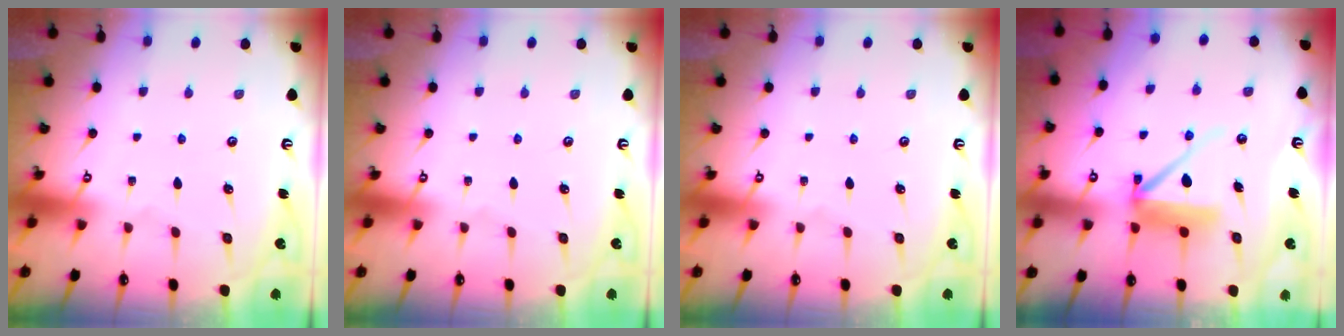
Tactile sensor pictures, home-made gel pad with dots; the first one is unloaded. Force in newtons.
{"total": 0.0}
{"total": 0.0}
{"total": 9.9, "press": 9.9, "slide": 0.9}